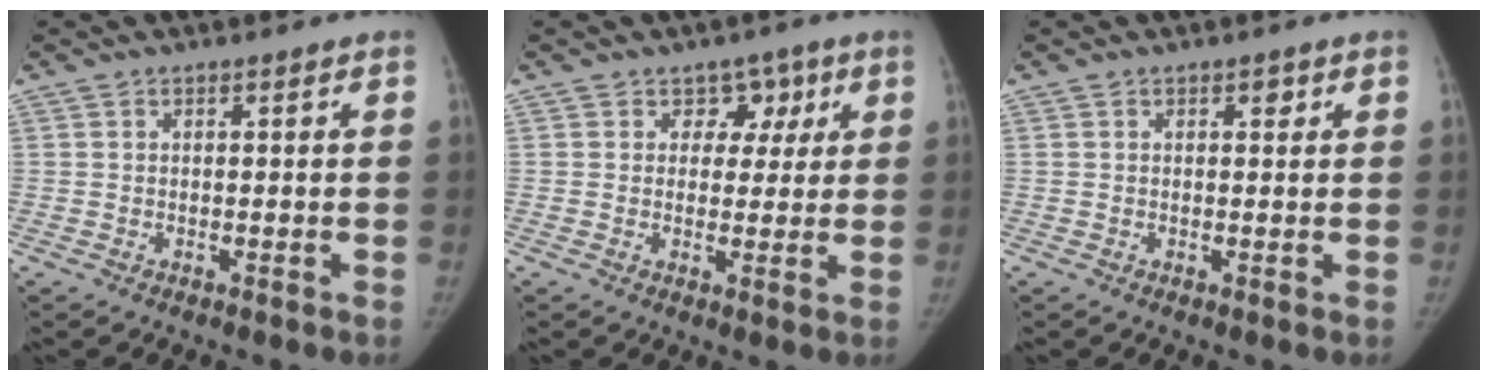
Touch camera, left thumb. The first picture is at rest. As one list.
[{"total": 4.7, "force": [2.0, 4.0, 1.5], "torque": [0.021, -0.002, 0.024]}, {"total": 1.1, "force": [0.5, 0.6, 0.7], "torque": [0.000, 0.001, 0.006]}]